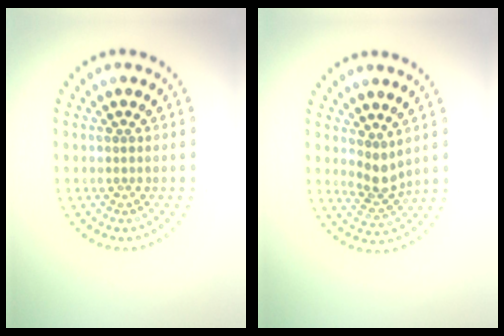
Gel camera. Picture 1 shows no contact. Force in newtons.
{"total": 2.4, "press": 1.8, "slide": 1.6}